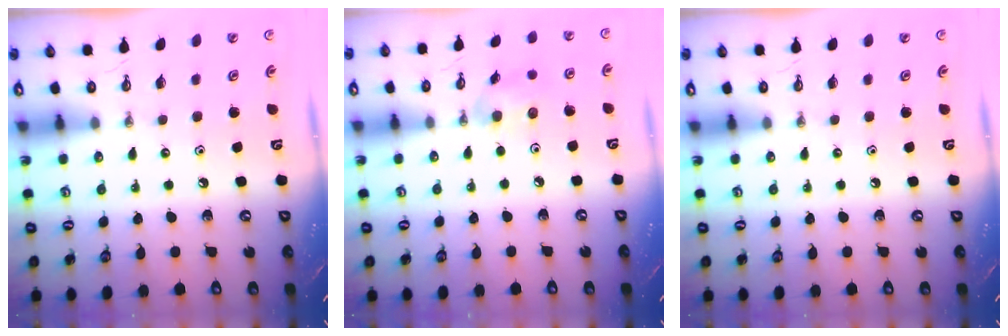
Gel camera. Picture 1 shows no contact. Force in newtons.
{"total": 5.5, "press": 5.4, "slide": 0.9}
{"total": 0.0}